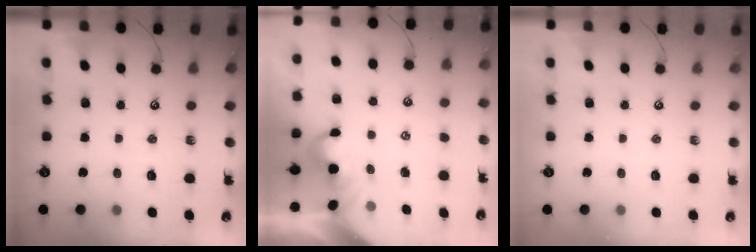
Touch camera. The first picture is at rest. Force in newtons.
{"total": 0.0}
{"total": 0.0}